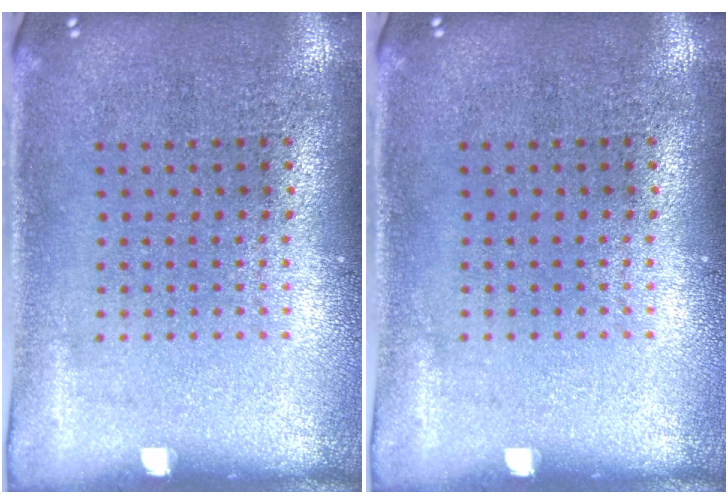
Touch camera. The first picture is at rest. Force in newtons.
{"total": 0.0}